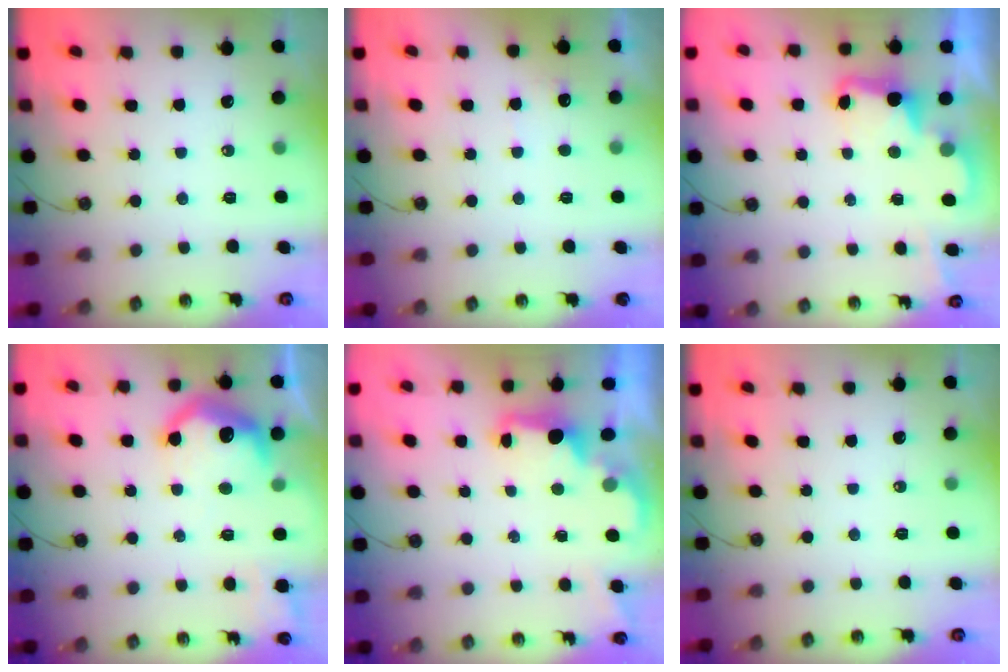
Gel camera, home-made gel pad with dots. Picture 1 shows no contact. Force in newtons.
{"total": 4.2, "press": 4.0, "slide": 1.2}
{"total": 3.2, "press": 3.2, "slide": 0.6}
{"total": 13.8, "press": 13.7, "slide": 0.8}
{"total": 2.2, "press": 2.1, "slide": 0.7}
{"total": 0.0}